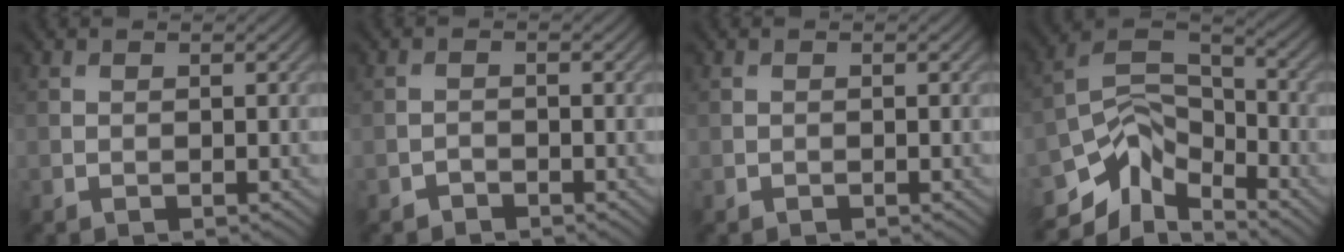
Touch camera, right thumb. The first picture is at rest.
{"total": 1.1, "force": [-0.9, 0.4, 0.1], "torque": [0.000, 0.001, -0.020]}
{"total": 0.0}
{"total": 9.2, "force": [-6.4, 4.6, 4.8], "torque": [-0.085, 0.000, -0.141]}